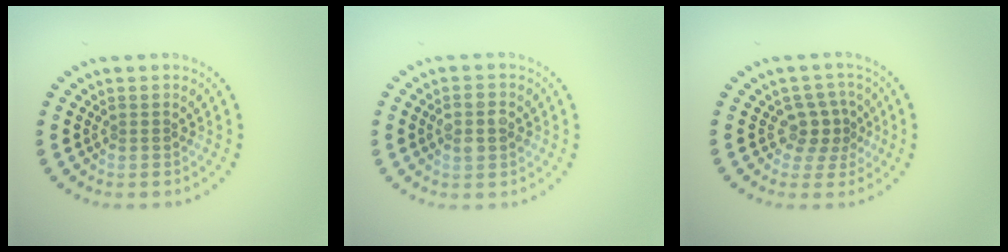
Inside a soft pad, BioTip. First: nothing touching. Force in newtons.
{"total": 2.1, "press": 2.1, "slide": 0.2}
{"total": 2.7, "press": 2.1, "slide": 1.7}